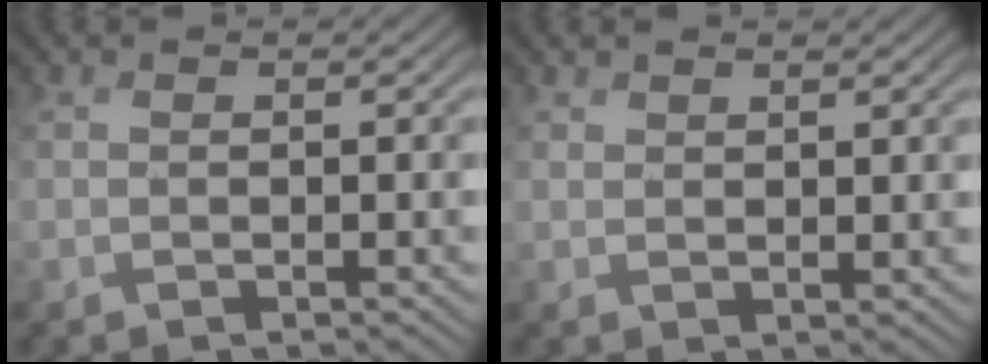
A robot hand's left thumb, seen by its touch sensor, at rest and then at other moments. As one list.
[{"total": 1.7, "force": [1.2, -0.3, -1.2], "torque": [0.013, 0.000, 0.028]}]